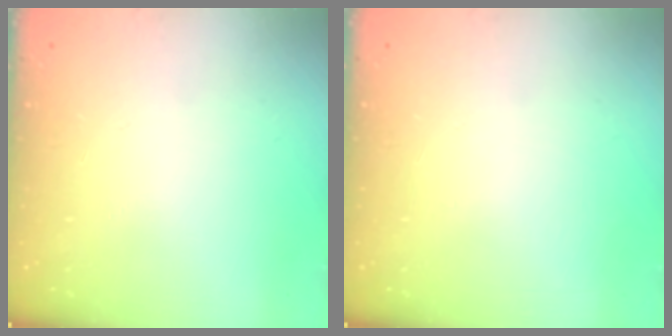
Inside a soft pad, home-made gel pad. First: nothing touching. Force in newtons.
{"total": 0.0}